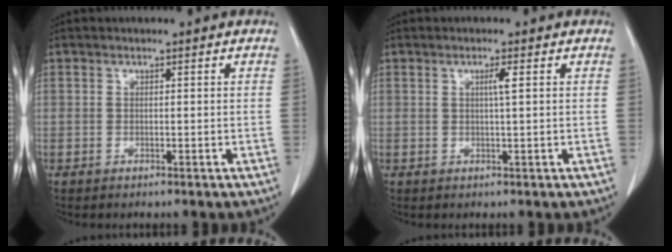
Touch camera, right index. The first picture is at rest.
{"total": 1.6, "force": [0.4, -0.2, 1.5], "torque": [-0.027, 0.001, 0.007]}